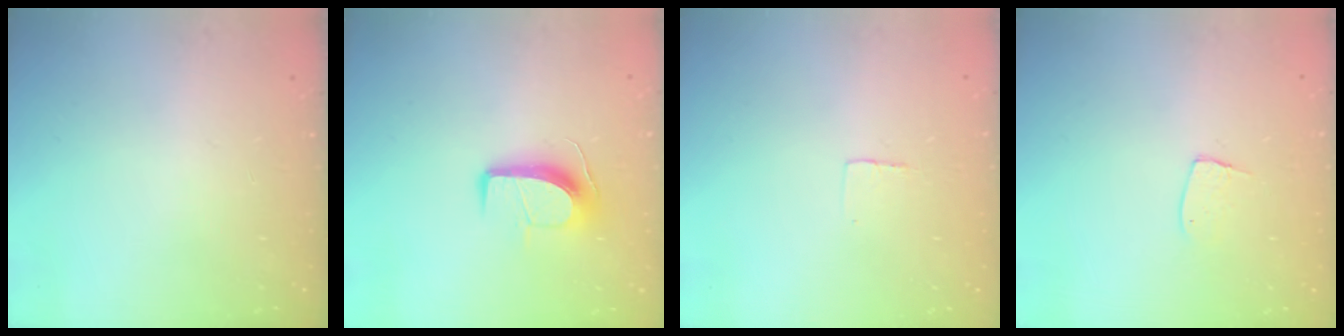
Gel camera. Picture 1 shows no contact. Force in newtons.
{"total": 9.9, "press": 9.9, "slide": 0.2}
{"total": 2.3, "press": 2.3, "slide": 0.1}
{"total": 5.2, "press": 5.2, "slide": 0.3}